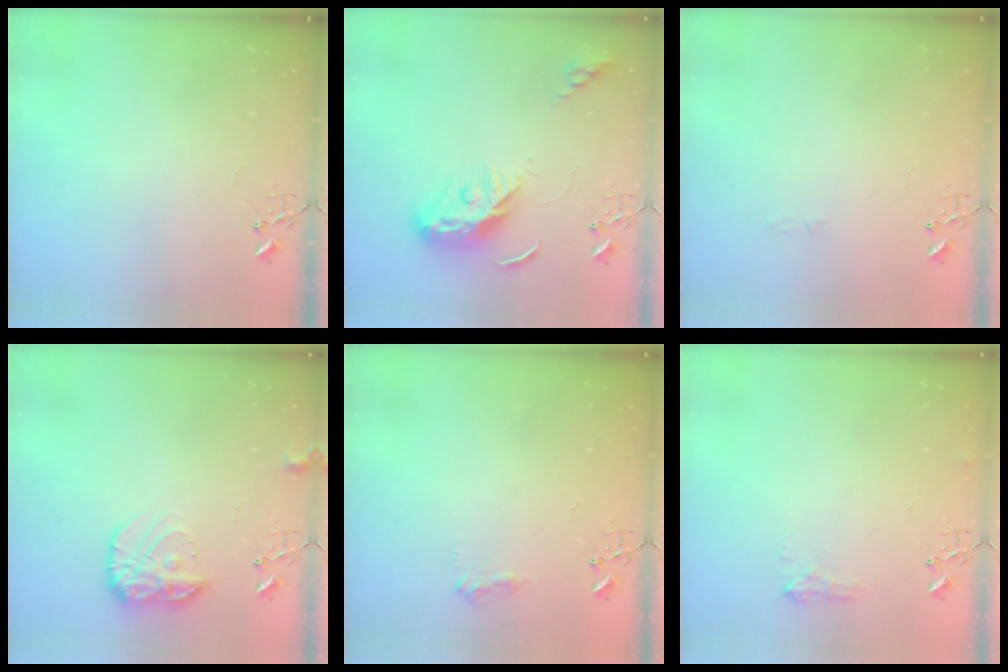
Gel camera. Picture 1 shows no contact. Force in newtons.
{"total": 9.5, "press": 9.5, "slide": 0.5}
{"total": 2.8, "press": 2.8, "slide": 0.4}
{"total": 13.9, "press": 13.9, "slide": 1.0}
{"total": 7.9, "press": 7.9, "slide": 0.6}
{"total": 7.4, "press": 7.4, "slide": 0.5}